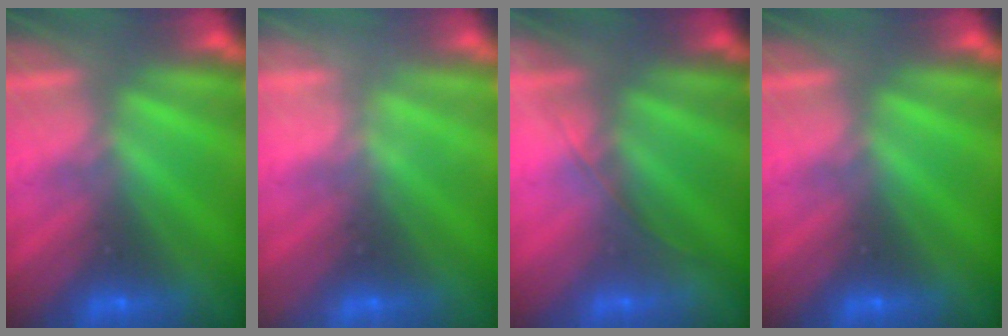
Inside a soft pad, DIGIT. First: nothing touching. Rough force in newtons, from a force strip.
{"total": 2.0}
{"total": 1.5}
{"total": 0.0}